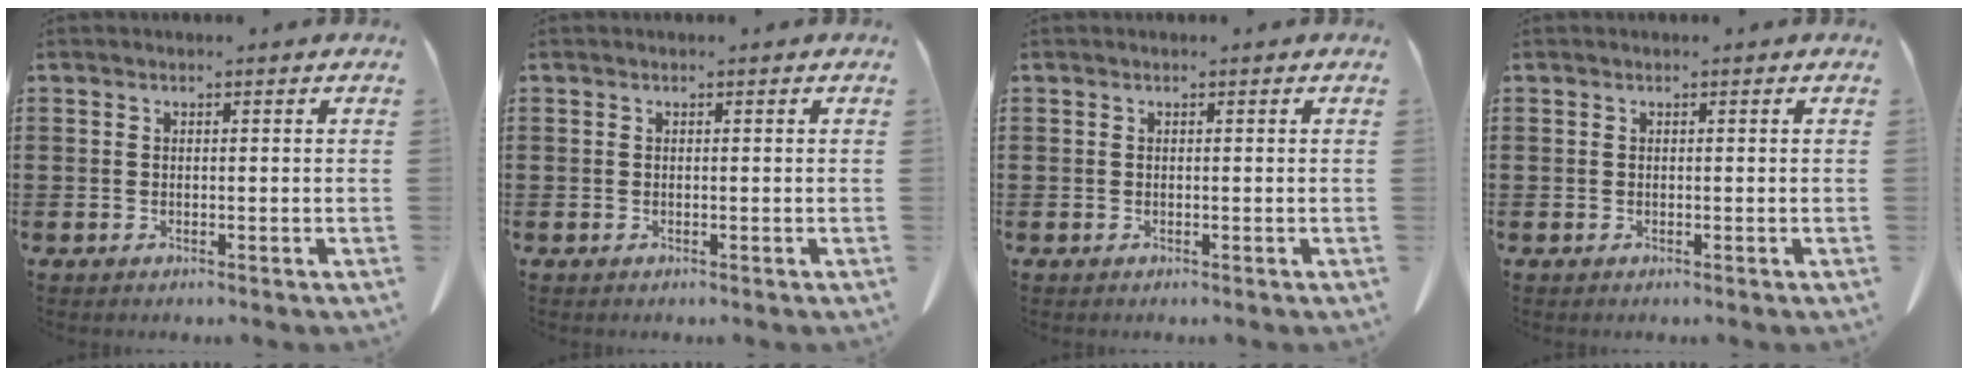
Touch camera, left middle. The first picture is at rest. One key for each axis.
{"total": 0.0}
{"total": 0.0}
{"total": 0.0}